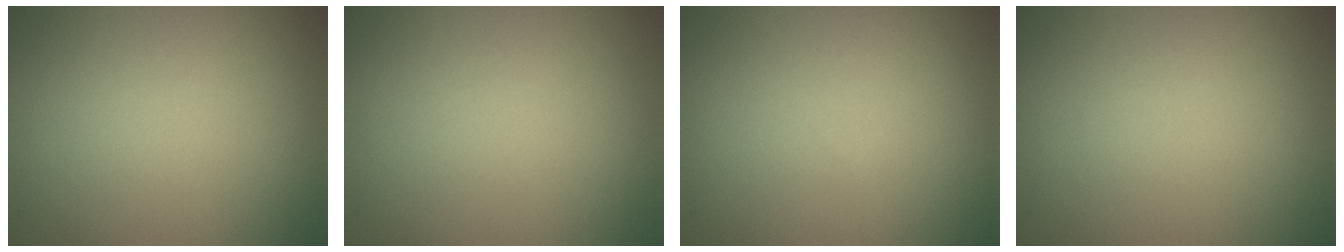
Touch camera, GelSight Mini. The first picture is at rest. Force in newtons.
{"total": 0.0}
{"total": 0.0}
{"total": 0.0}